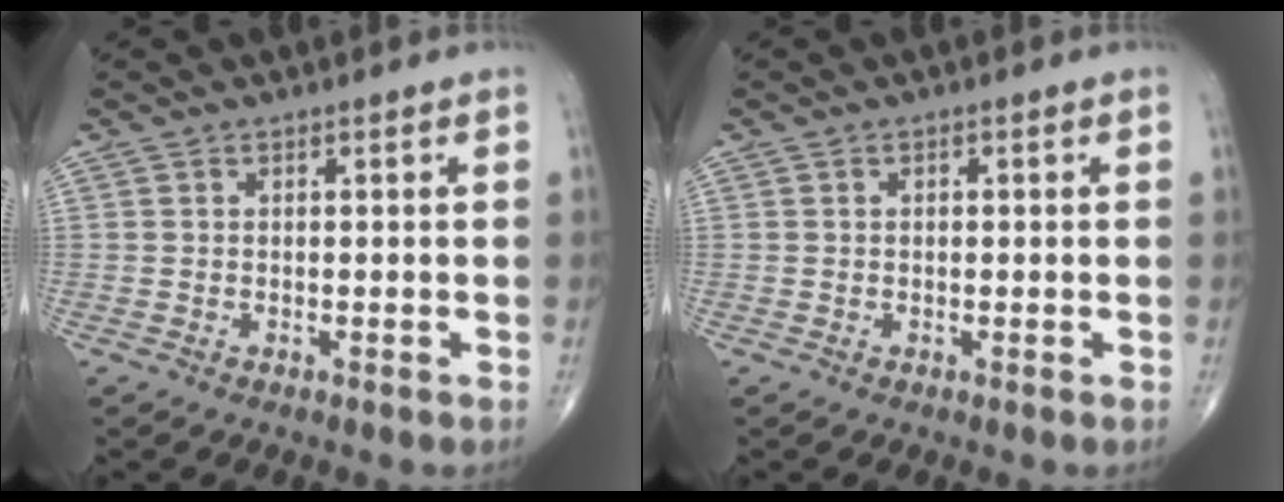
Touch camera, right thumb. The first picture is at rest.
{"total": 0.8, "force": [0.2, 0.4, 0.7], "torque": [-0.013, 0.002, 0.004]}